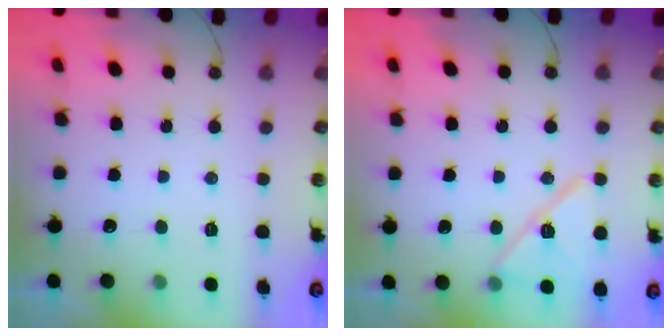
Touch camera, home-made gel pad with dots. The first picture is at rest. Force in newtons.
{"total": 12.5, "press": 12.5, "slide": 1.2}